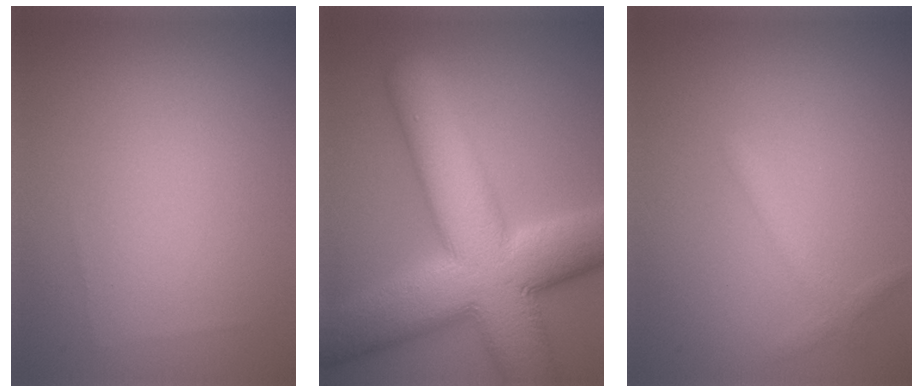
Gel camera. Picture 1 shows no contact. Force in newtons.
{"total": 14.7, "press": 14.7, "slide": 0.4}
{"total": 1.4, "press": 1.4, "slide": 0.1}